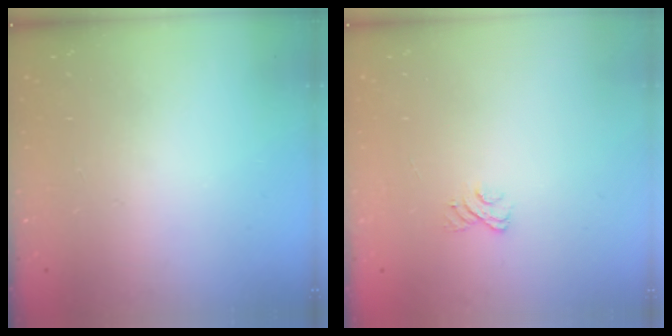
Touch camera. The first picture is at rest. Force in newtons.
{"total": 3.5, "press": 3.3, "slide": 1.2}